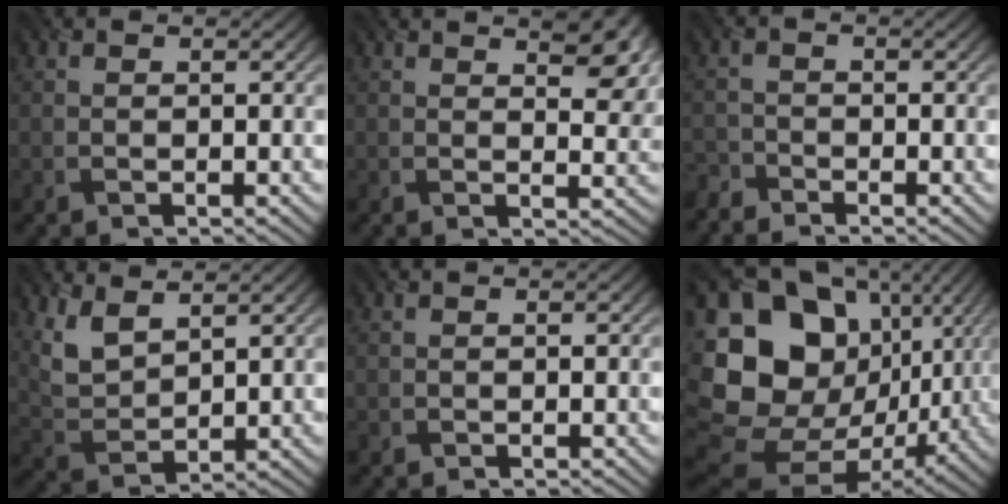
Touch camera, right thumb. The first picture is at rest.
{"total": 5.9, "force": [3.2, 2.4, 4.3], "torque": [-0.062, 0.001, 0.052]}
{"total": 2.4, "force": [-2.3, 0.6, 0.2], "torque": [-0.007, -0.002, -0.057]}
{"total": 5.4, "force": [3.2, 2.6, 3.3], "torque": [-0.090, -0.008, 0.072]}
{"total": 0.5, "force": [-0.4, 0.3, 0.0], "torque": [-0.001, -0.001, -0.009]}
{"total": 23.1, "force": [3.7, 19.2, 12.3], "torque": [-0.302, -0.007, 0.089]}